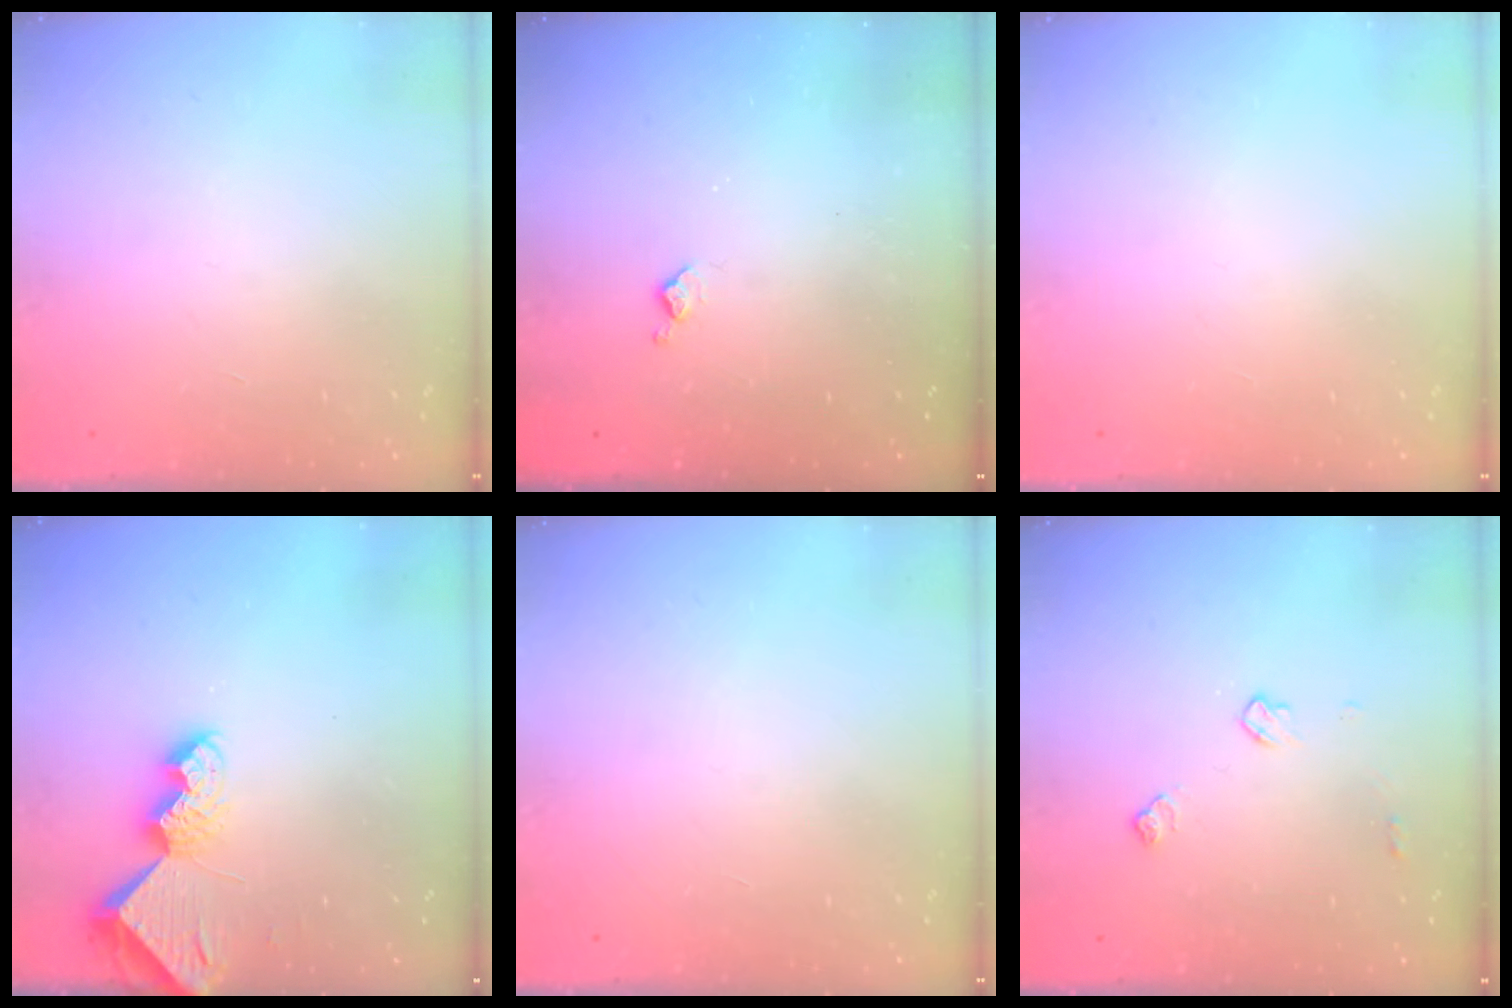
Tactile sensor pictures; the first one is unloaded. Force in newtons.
{"total": 3.8, "press": 3.8, "slide": 0.7}
{"total": 0.0}
{"total": 8.0, "press": 7.9, "slide": 0.8}
{"total": 0.0}
{"total": 6.9, "press": 6.9, "slide": 0.7}